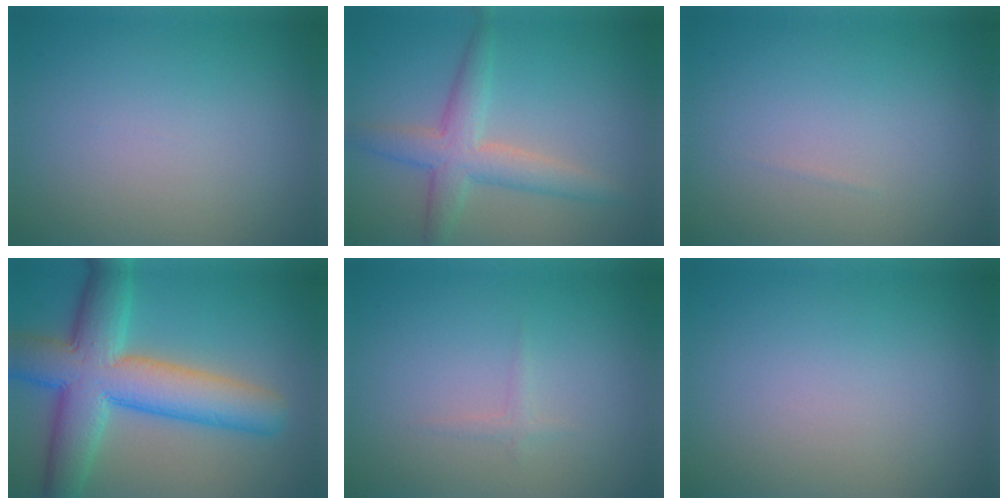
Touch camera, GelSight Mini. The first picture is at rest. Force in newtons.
{"total": 4.2, "press": 4.2, "slide": 0.1}
{"total": 0.0}
{"total": 10.5, "press": 10.4, "slide": 0.4}
{"total": 0.7, "press": 0.7, "slide": 0.0}
{"total": 0.0}